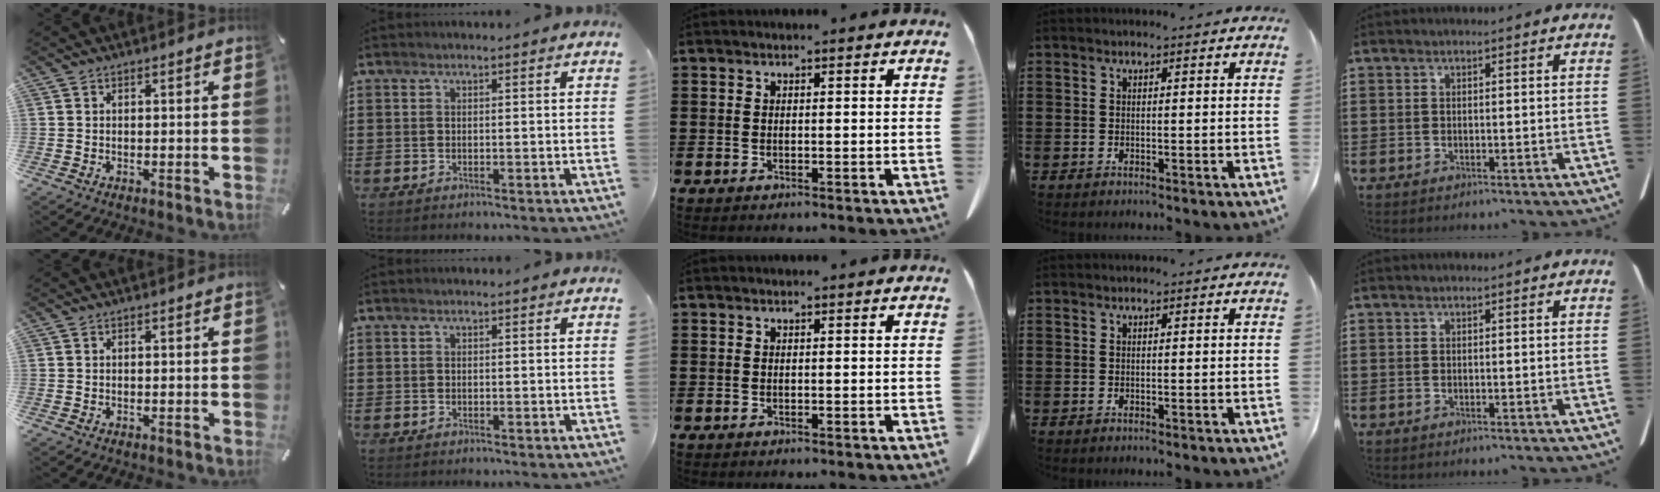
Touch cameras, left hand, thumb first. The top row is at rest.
{}